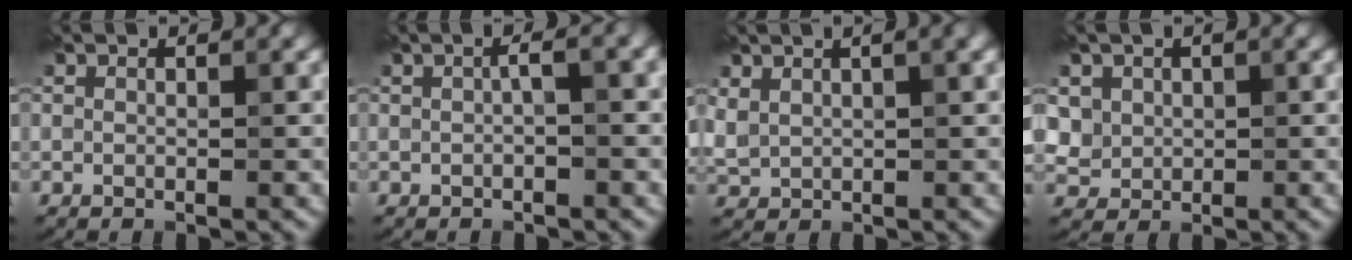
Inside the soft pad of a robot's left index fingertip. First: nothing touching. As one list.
[{"total": 1.8, "force": [-0.1, 0.4, 1.8], "torque": [-0.029, 0.009, -0.003]}, {"total": 4.1, "force": [2.5, 1.7, 2.8], "torque": [-0.059, 0.014, 0.049]}, {"total": 3.7, "force": [1.6, 3.1, 1.1], "torque": [-0.042, 0.006, 0.041]}]